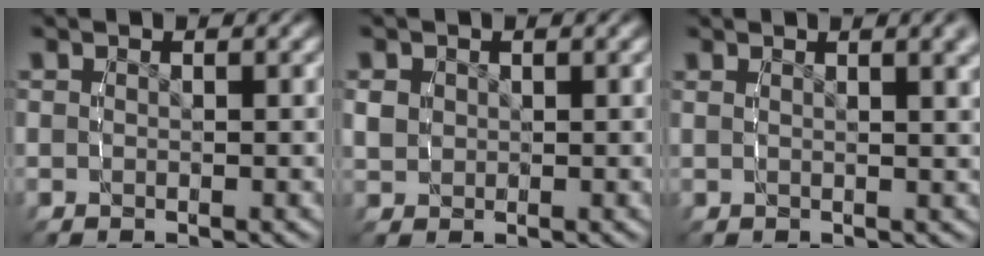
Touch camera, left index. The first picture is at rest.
{"total": 1.5, "force": [0.3, 1.3, 0.7], "torque": [-0.021, -0.006, 0.017]}
{"total": 2.8, "force": [1.6, 0.1, 2.3], "torque": [-0.025, 0.009, 0.025]}